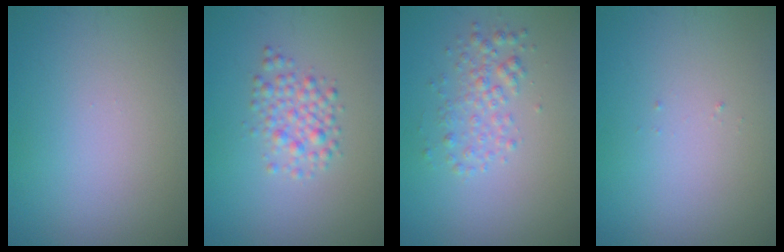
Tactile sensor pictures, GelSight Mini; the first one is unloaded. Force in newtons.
{"total": 2.6, "press": 2.6, "slide": 0.0}
{"total": 2.3, "press": 2.3, "slide": 0.1}
{"total": 0.0}